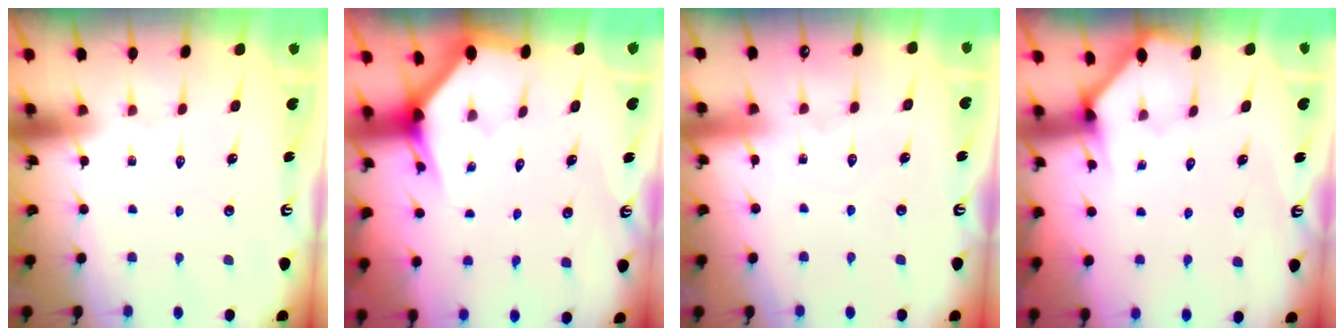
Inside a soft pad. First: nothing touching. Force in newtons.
{"total": 3.0, "press": 3.0, "slide": 0.1}
{"total": 3.2, "press": 3.2, "slide": 0.5}
{"total": 1.7, "press": 1.7, "slide": 0.2}